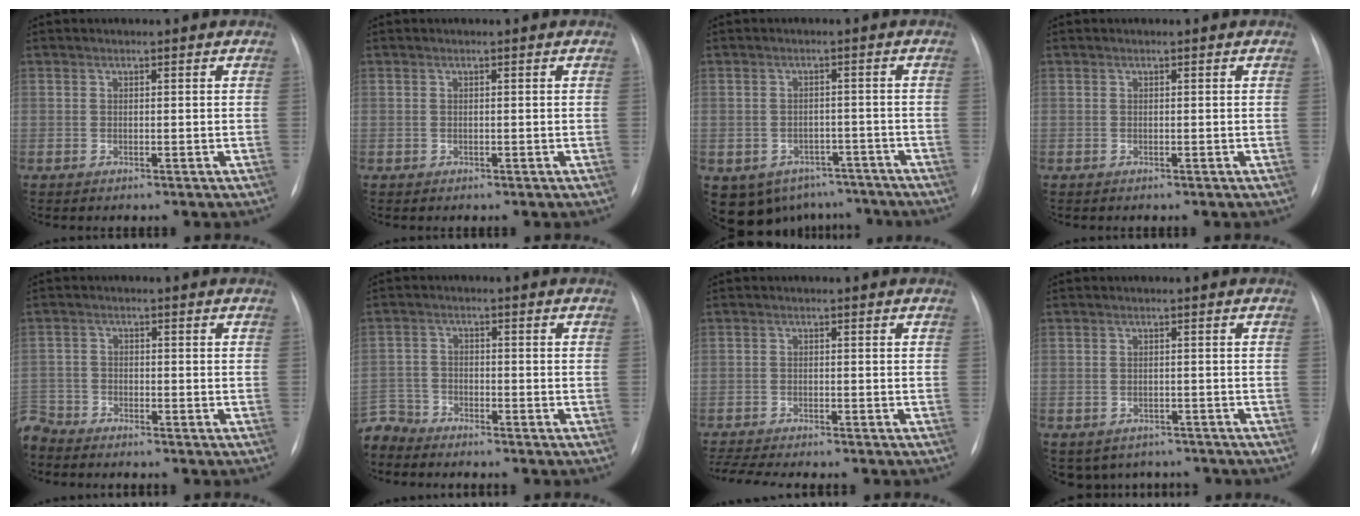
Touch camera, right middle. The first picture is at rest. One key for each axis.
{"total": 0.0}
{"total": 11.2, "fx": -7.8, "fy": 7.7, "fz": 2.4, "tx": -0.045, "ty": 0.018, "tz": -0.087}
{"total": 0.0}
{"total": 4.8, "fx": -4.6, "fy": 1.2, "fz": 0.0, "tx": 0.004, "ty": -0.012, "tz": -0.092}
{"total": 5.8, "fx": -5.6, "fy": 1.5, "fz": -0.4, "tx": 0.011, "ty": -0.006, "tz": -0.112}
{"total": 8.4, "fx": -7.5, "fy": 0.8, "fz": 3.7, "tx": -0.058, "ty": -0.007, "tz": -0.114}
{"total": 5.8, "fx": -4.8, "fy": 3.3, "fz": 0.5, "tx": 0.005, "ty": 0.013, "tz": -0.056}